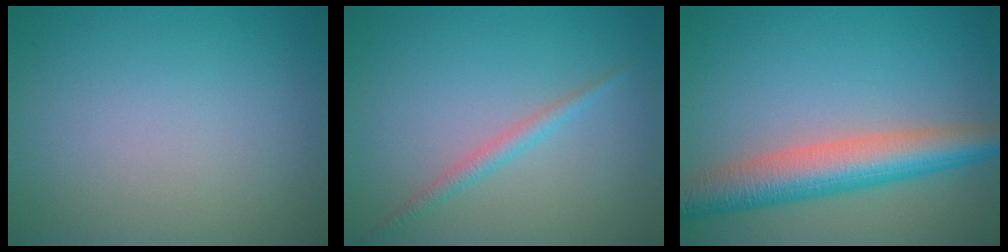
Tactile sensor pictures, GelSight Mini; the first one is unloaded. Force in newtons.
{"total": 1.5, "press": 1.5, "slide": 0.1}
{"total": 6.8, "press": 6.8, "slide": 0.2}